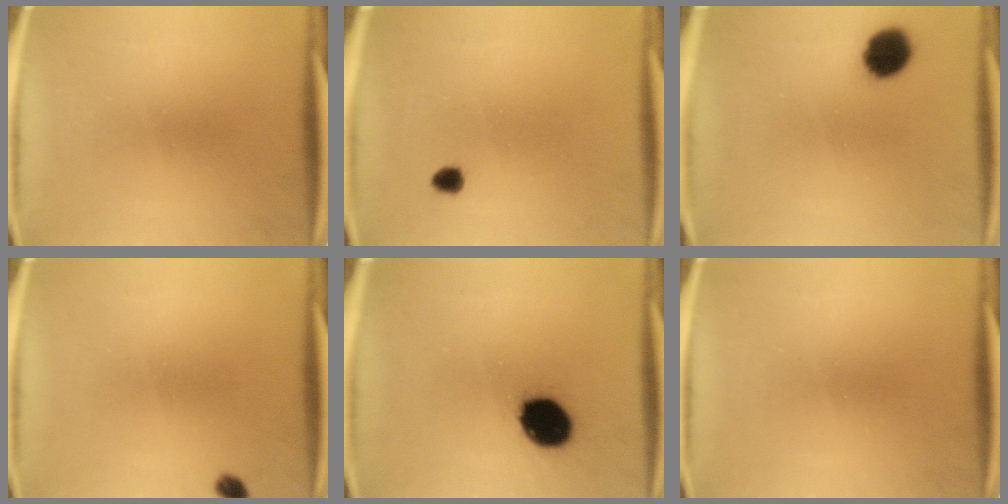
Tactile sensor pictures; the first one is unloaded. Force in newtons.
{"total": 1.6}
{"total": 8.0}
{"total": 1.5}
{"total": 12.9}
{"total": 0.0}